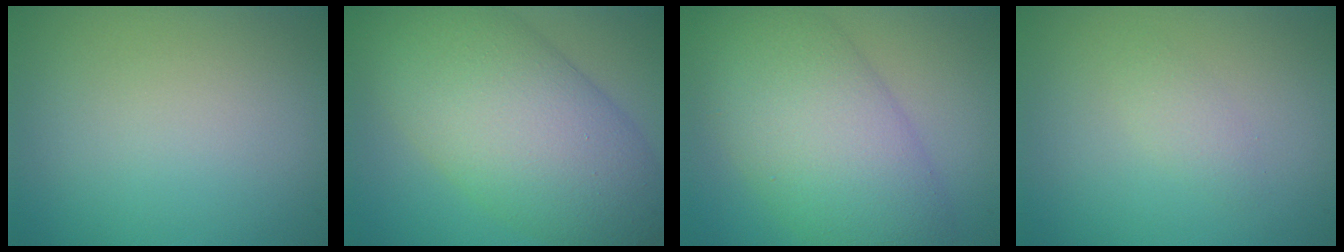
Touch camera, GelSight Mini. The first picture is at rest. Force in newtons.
{"total": 11.9, "press": 11.9, "slide": 0.3}
{"total": 9.9, "press": 9.9, "slide": 0.1}
{"total": 1.2, "press": 1.2, "slide": 0.1}